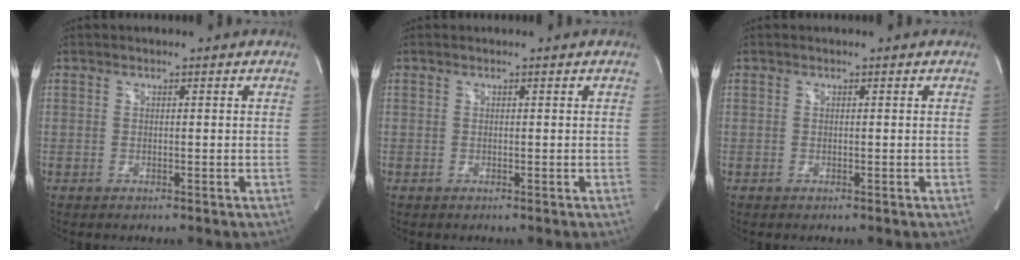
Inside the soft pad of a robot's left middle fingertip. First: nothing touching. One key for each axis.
{"total": 0.0}
{"total": 0.0}